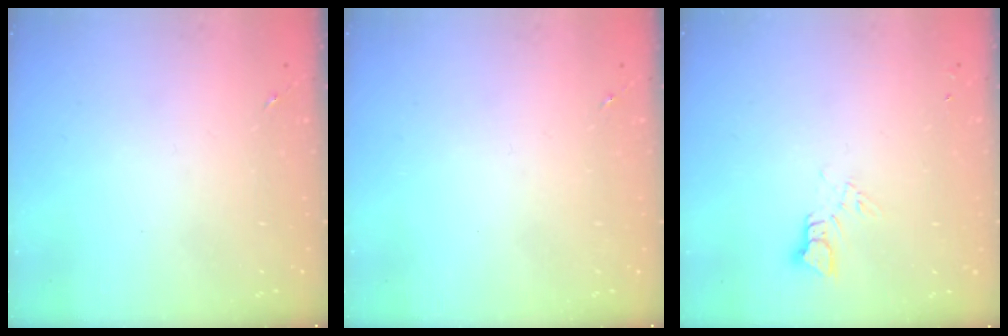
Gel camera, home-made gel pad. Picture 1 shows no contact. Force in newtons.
{"total": 0.0}
{"total": 3.8, "press": 3.8, "slide": 0.3}